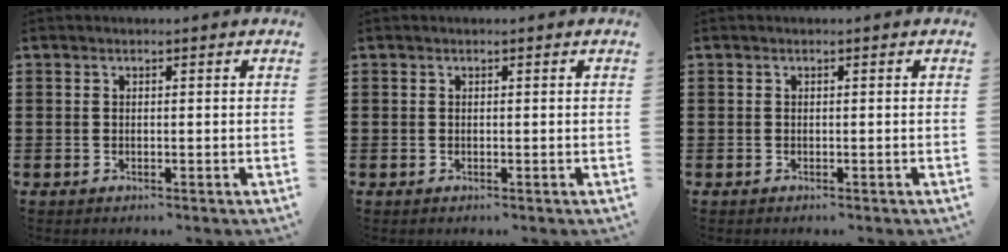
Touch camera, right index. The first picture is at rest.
{"total": 0.0}
{"total": 0.0}